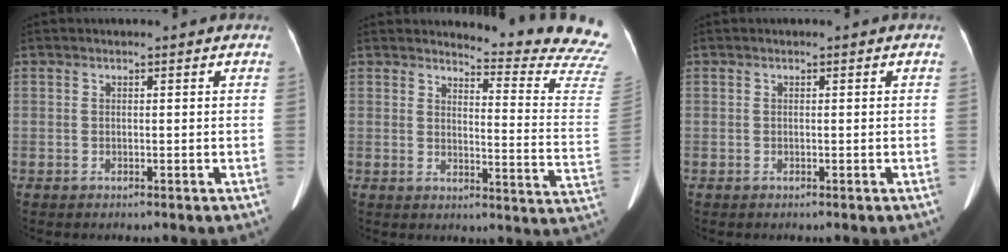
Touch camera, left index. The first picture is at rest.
{"total": 16.5, "force": [16.3, -1.3, 2.5], "torque": [-0.023, -0.168, 0.159]}
{"total": 0.0}